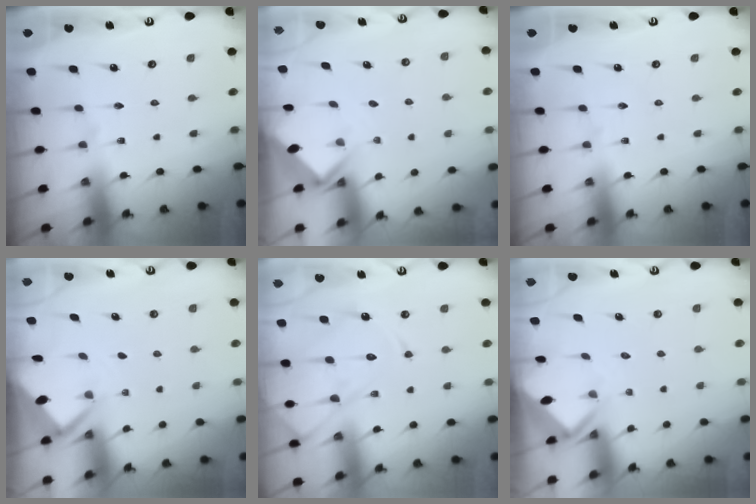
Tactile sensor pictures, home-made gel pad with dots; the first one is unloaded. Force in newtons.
{"total": 2.8, "press": 2.8, "slide": 0.2}
{"total": 0.0}
{"total": 2.6, "press": 2.6, "slide": 0.0}
{"total": 12.5, "press": 12.5, "slide": 0.8}
{"total": 2.4, "press": 2.4, "slide": 0.1}